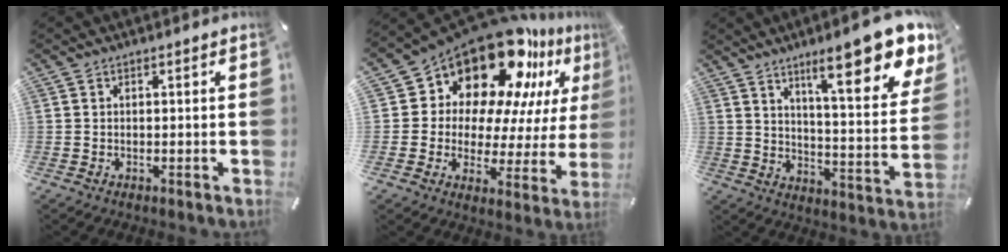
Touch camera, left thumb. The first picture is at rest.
{"total": 21.3, "force": [16.2, 10.9, 8.5], "torque": [-0.146, -0.129, 0.284]}
{"total": 18.6, "force": [12.2, 5.3, 13.0], "torque": [-0.181, -0.087, 0.193]}